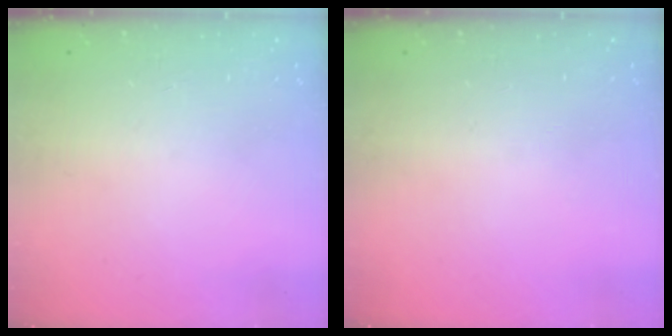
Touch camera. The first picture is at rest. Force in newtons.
{"total": 0.0}